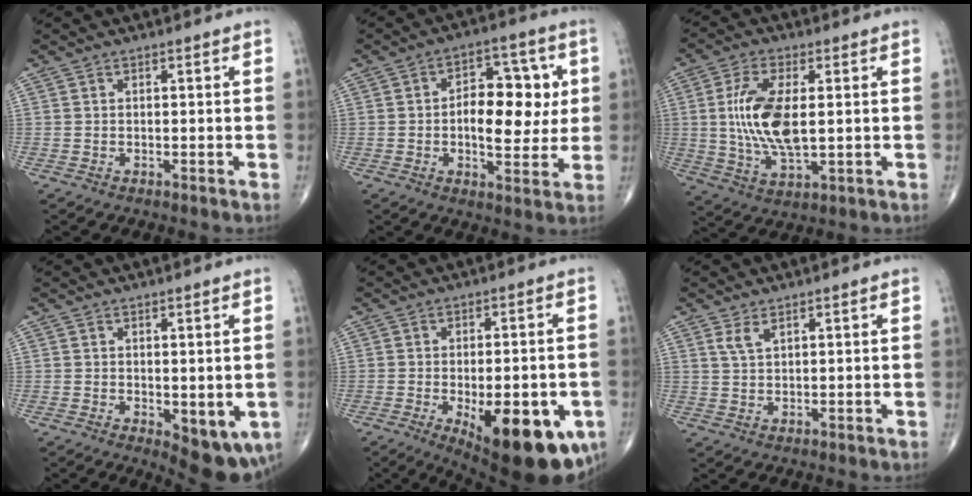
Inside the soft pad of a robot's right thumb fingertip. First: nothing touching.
{"total": 13.1, "force": [0.8, 7.2, 10.9], "torque": [-0.121, 0.013, 0.010]}
{"total": 12.8, "force": [1.0, 5.6, 11.5], "torque": [-0.234, -0.011, 0.025]}
{"total": 8.8, "force": [-2.3, 3.9, 7.6], "torque": [-0.073, -0.010, -0.020]}
{"total": 20.4, "force": [-7.0, 8.2, 17.3], "torque": [-0.187, -0.005, -0.076]}
{"total": 2.3, "force": [1.4, 0.9, 1.6], "torque": [-0.034, -0.003, 0.035]}